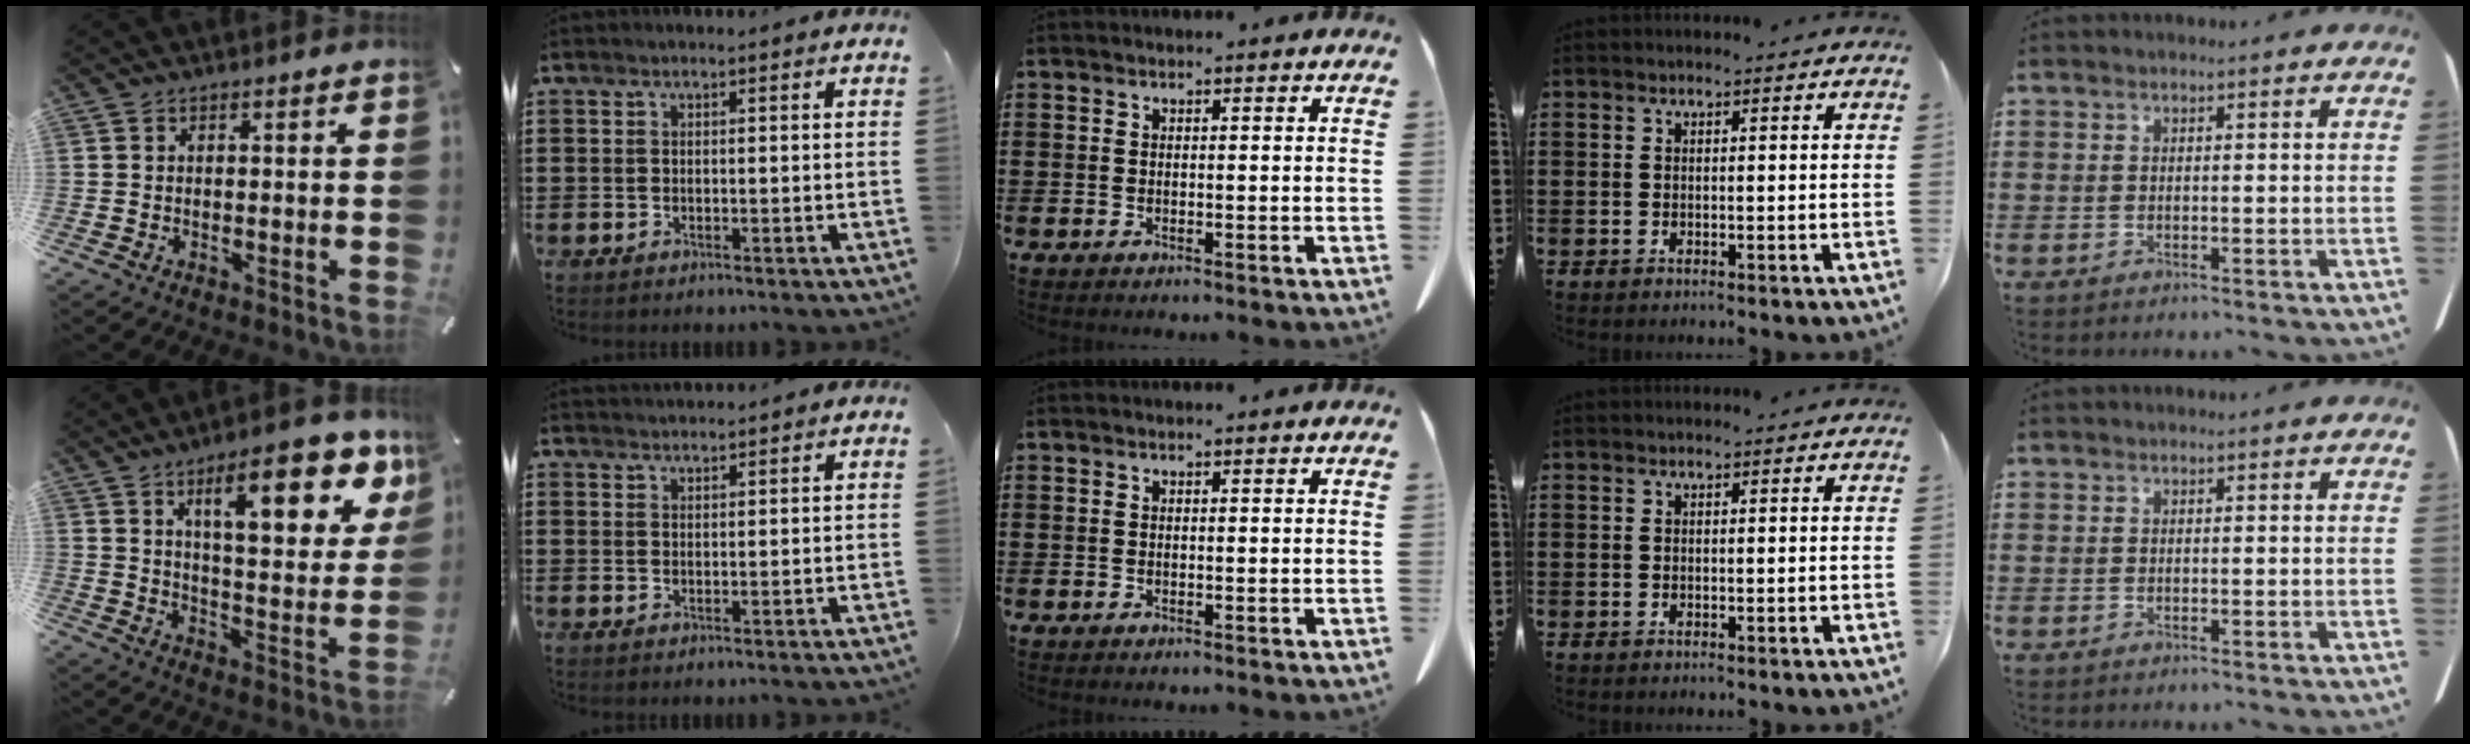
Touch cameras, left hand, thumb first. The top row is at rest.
{"thumb": {"total": 18.4, "force": [10.2, 6.3, 13.9], "torque": [-0.198, -0.049, 0.157]}, "index": {"total": 1.4, "force": [1.4, 0.0, 0.0], "torque": [-0.003, 0.000, 0.028]}}